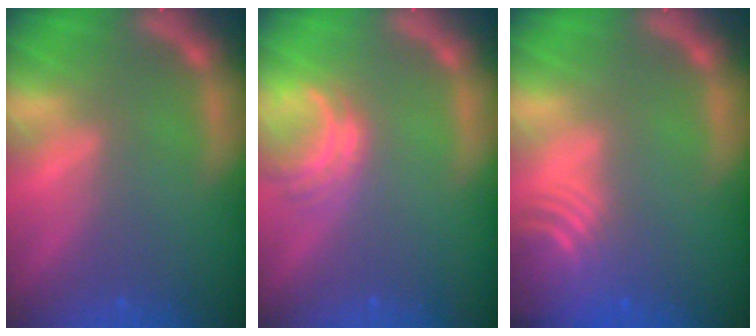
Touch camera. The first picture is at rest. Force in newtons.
{"total": 3.0}
{"total": 7.5}